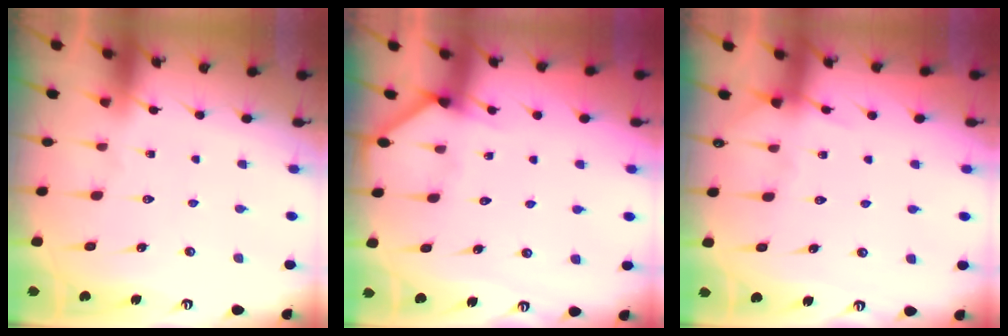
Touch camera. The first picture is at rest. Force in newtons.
{"total": 2.6, "press": 2.6, "slide": 0.1}
{"total": 2.2, "press": 2.2, "slide": 0.2}